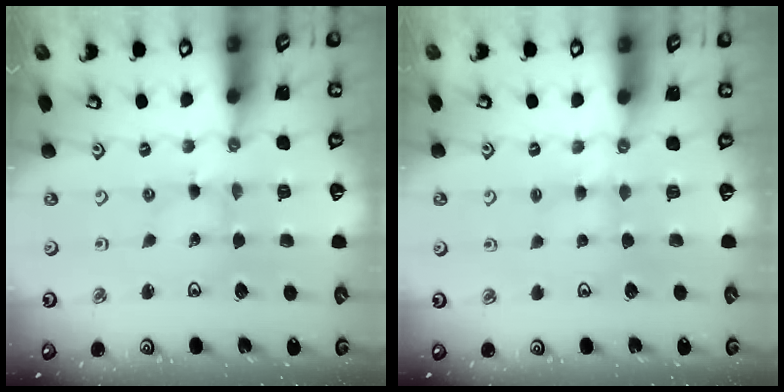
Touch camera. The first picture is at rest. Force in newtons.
{"total": 2.7, "press": 2.7, "slide": 0.4}